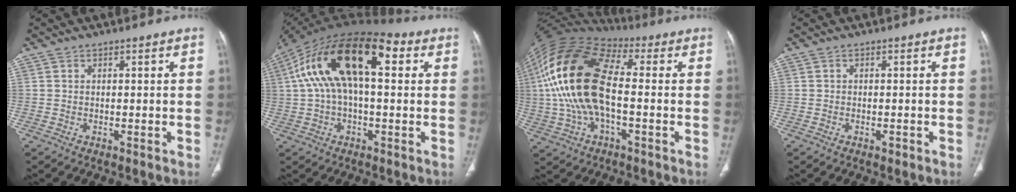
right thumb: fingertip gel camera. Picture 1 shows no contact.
{"total": 20.8, "force": [5.0, 10.0, 17.6], "torque": [-0.313, 0.051, 0.071]}
{"total": 20.8, "force": [0.1, 10.1, 18.2], "torque": [-0.380, 0.027, -0.003]}
{"total": 0.8, "force": [-0.4, 0.6, 0.5], "torque": [-0.005, 0.000, -0.007]}